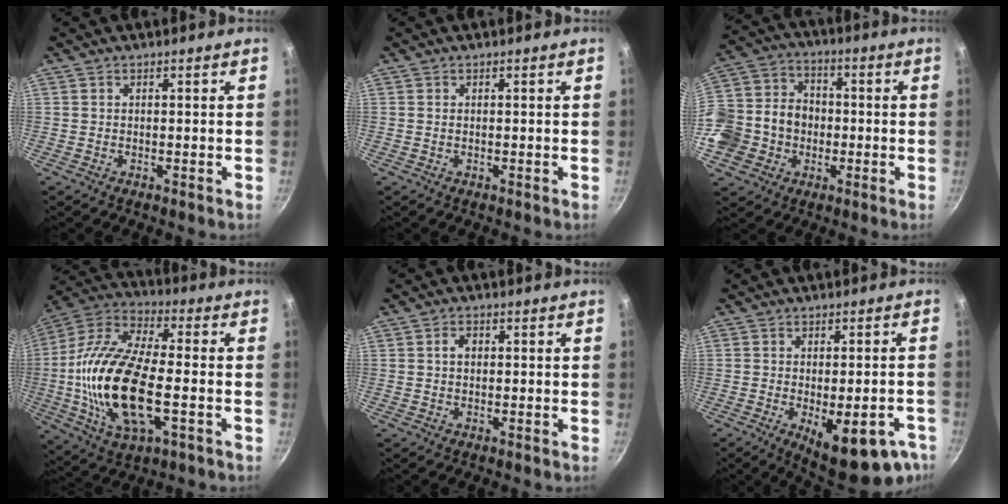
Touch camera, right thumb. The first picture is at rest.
{"total": 0.0}
{"total": 17.3, "force": [-3.5, 14.8, 8.2], "torque": [-0.164, 0.042, -0.064]}
{"total": 22.7, "force": [-3.3, 10.0, 20.2], "torque": [-0.398, 0.019, -0.074]}
{"total": 2.1, "force": [0.3, 1.6, 1.4], "torque": [-0.017, 0.005, 0.004]}
{"total": 15.8, "force": [-6.7, 6.1, 12.9], "torque": [-0.136, 0.000, -0.077]}